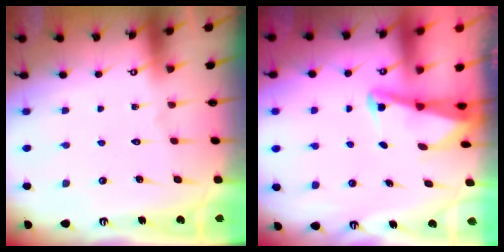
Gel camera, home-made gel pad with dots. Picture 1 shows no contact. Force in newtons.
{"total": 2.5, "press": 2.5, "slide": 0.6}